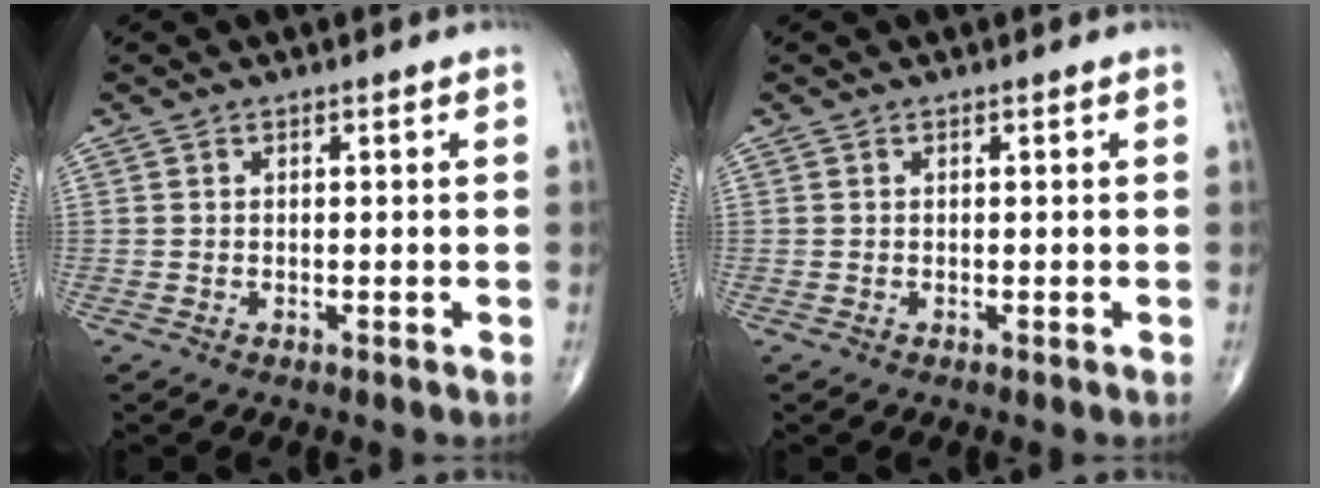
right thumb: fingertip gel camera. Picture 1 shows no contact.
{"total": 0.0}